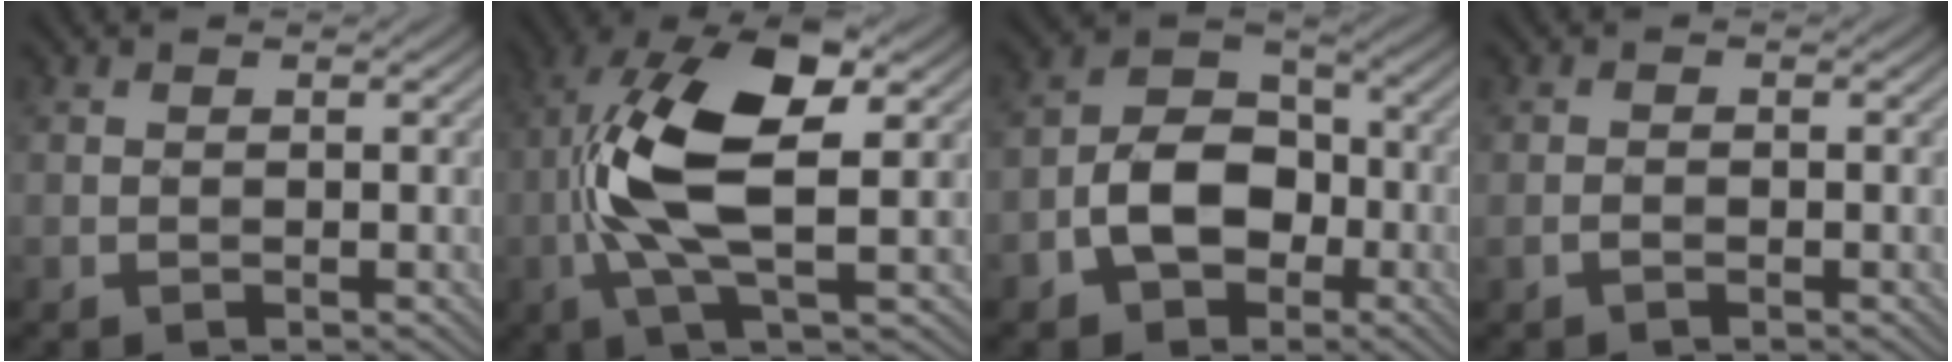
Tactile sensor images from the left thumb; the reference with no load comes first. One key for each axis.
{"total": 12.9, "fx": 0.0, "fy": 5.0, "fz": 11.9, "tx": -0.253, "ty": 0.014, "tz": -0.003}
{"total": 8.7, "fx": -3.2, "fy": 6.0, "fz": 5.4, "tx": -0.103, "ty": 0.002, "tz": -0.069}
{"total": 1.1, "fx": -0.6, "fy": 0.4, "fz": 0.8, "tx": -0.018, "ty": 0.003, "tz": -0.014}